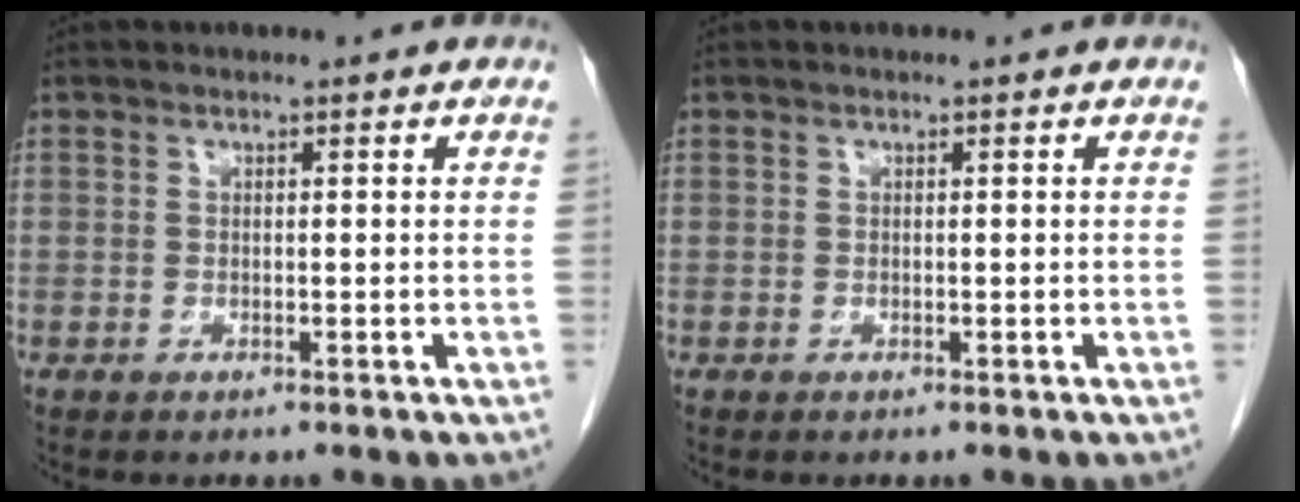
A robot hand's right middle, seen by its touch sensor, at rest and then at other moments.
{"total": 0.0}